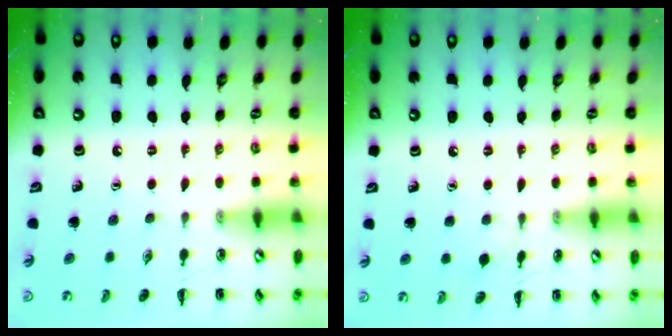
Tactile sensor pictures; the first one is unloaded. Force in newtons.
{"total": 3.9, "press": 3.6, "slide": 1.5}